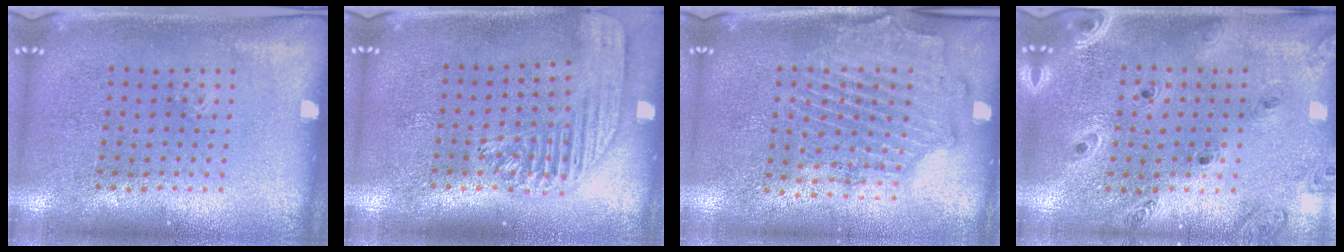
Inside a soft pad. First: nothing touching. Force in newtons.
{"total": 1.8, "press": 1.6, "slide": 0.8}
{"total": 1.8, "press": 1.6, "slide": 0.7}
{"total": 1.4, "press": 1.3, "slide": 0.2}